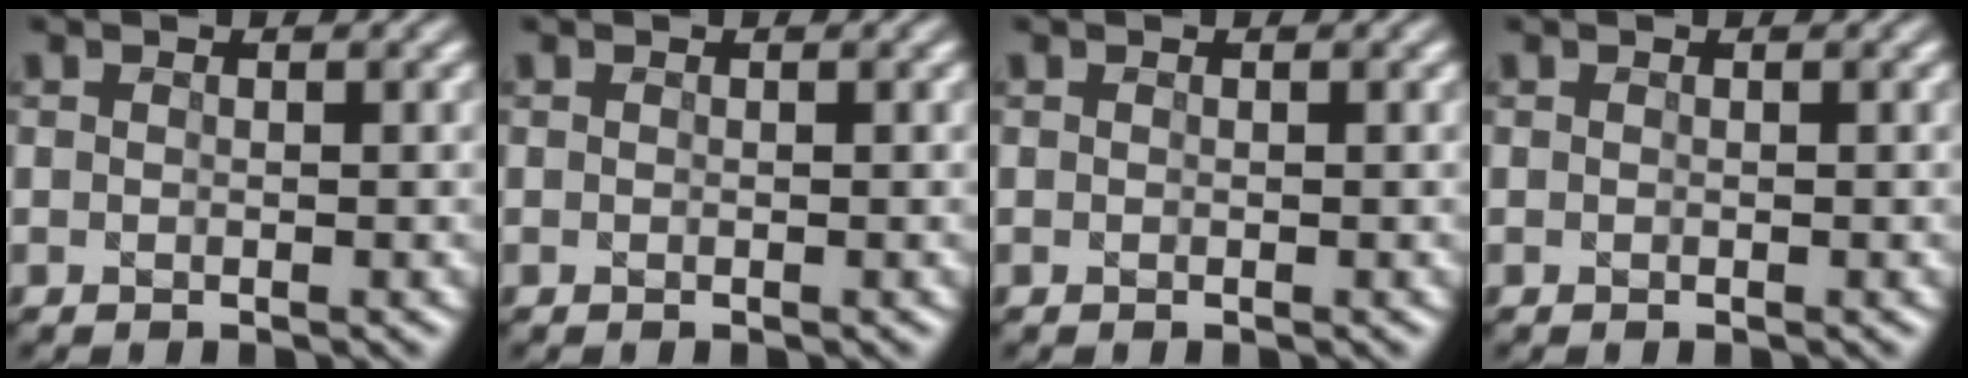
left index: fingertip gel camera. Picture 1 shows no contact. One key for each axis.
{"total": 0.0}
{"total": 0.0}
{"total": 0.0}